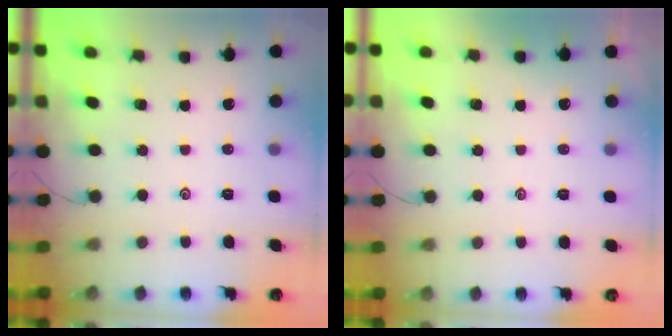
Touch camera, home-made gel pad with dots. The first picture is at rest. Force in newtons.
{"total": 1.2, "press": 1.2, "slide": 0.3}